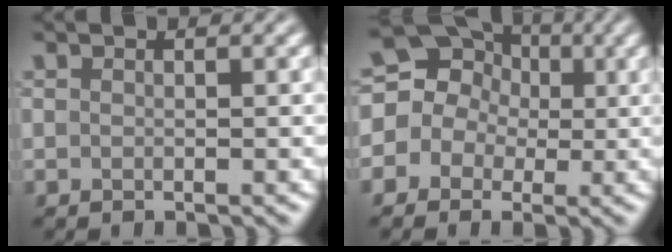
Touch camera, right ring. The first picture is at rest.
{"total": 11.5, "force": [2.2, 10.5, 3.9], "torque": [-0.103, 0.059, 0.004]}